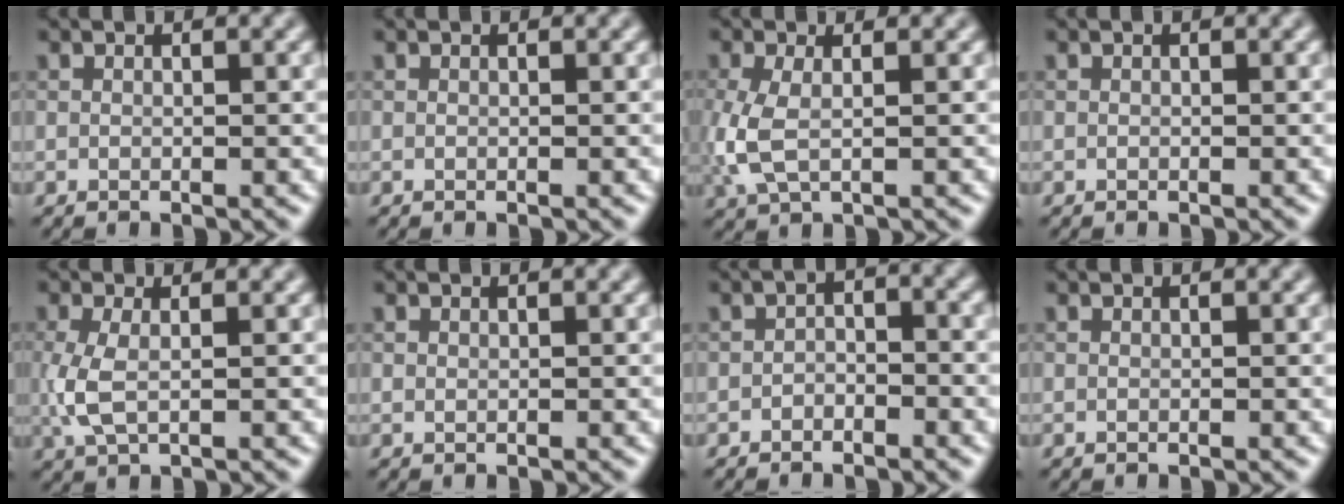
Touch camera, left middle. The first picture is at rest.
{"total": 0.0}
{"total": 3.6, "force": [-0.1, 1.8, 3.1], "torque": [-0.089, -0.003, -0.002]}
{"total": 0.0}
{"total": 3.1, "force": [0.1, 1.4, 2.7], "torque": [-0.070, -0.002, 0.003]}
{"total": 0.0}
{"total": 1.6, "force": [-1.0, 0.9, 0.9], "torque": [-0.017, 0.007, -0.021]}
{"total": 0.0}